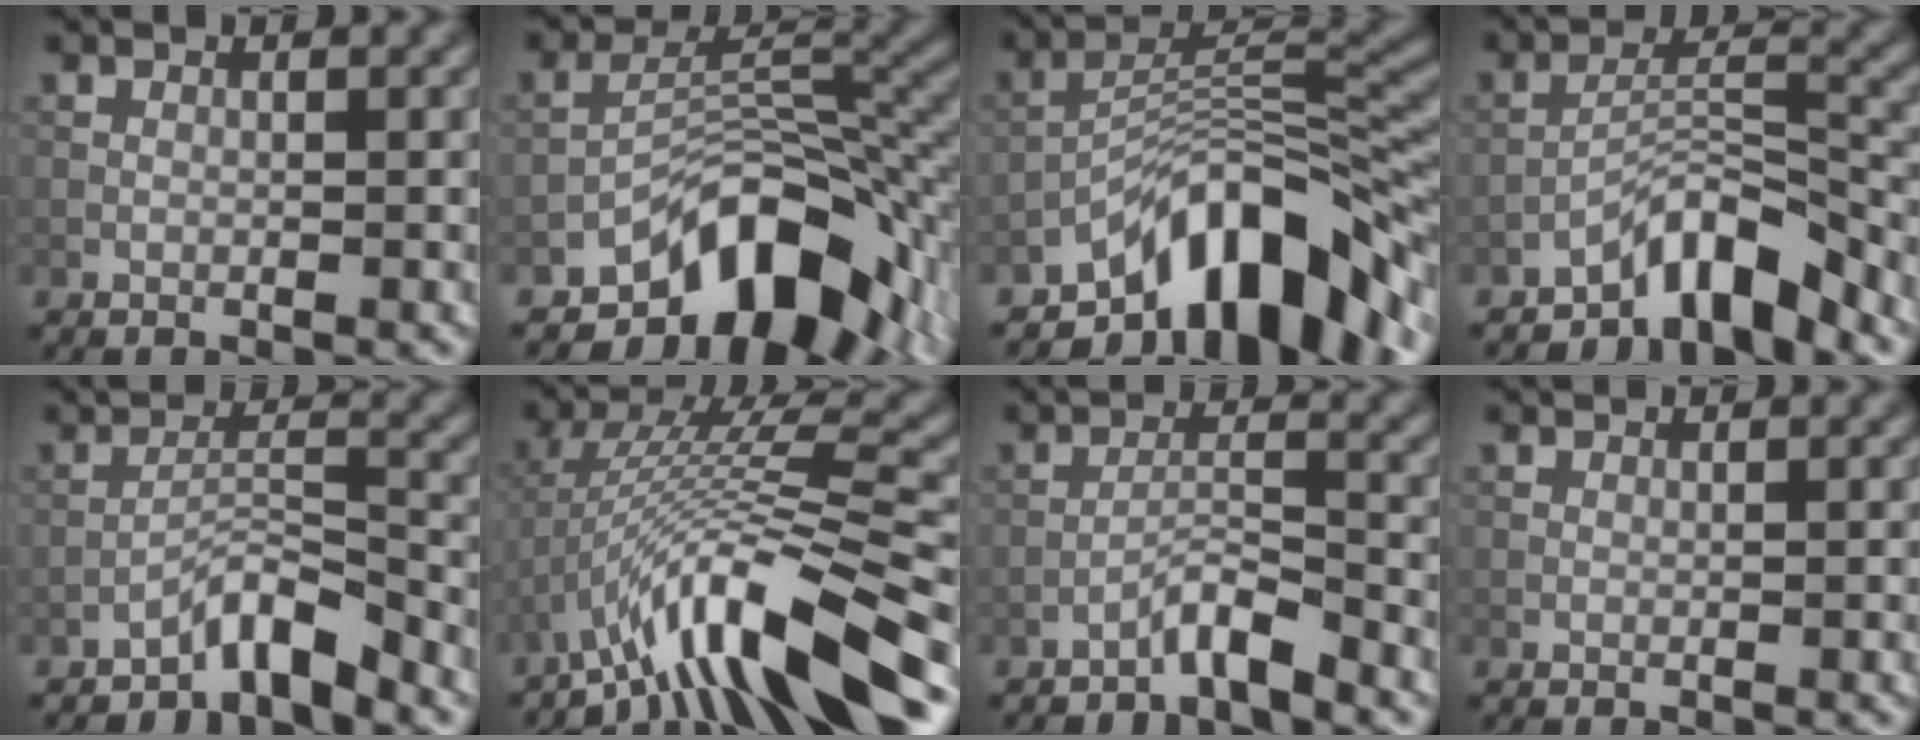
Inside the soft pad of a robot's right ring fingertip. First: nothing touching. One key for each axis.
{"total": 10.3, "fx": -6.3, "fy": 5.0, "fz": 6.4, "tx": -0.079, "ty": 0.001, "tz": -0.108}
{"total": 11.1, "fx": -7.4, "fy": 4.1, "fz": 7.2, "tx": -0.097, "ty": 0.007, "tz": -0.137}
{"total": 5.4, "fx": -4.4, "fy": 1.3, "fz": 2.9, "tx": -0.037, "ty": 0.012, "tz": -0.083}
{"total": 3.4, "fx": -2.9, "fy": 0.4, "fz": 1.7, "tx": -0.025, "ty": 0.016, "tz": -0.054}
{"total": 11.5, "fx": -7.5, "fy": 1.7, "fz": 8.6, "tx": -0.146, "ty": 0.020, "tz": -0.126}
{"total": 2.6, "fx": -2.2, "fy": 0.1, "fz": 1.3, "tx": -0.020, "ty": 0.013, "tz": -0.045}
{"total": 1.0, "fx": 0.9, "fy": 0.1, "fz": 0.4, "tx": -0.016, "ty": -0.001, "tz": 0.003}